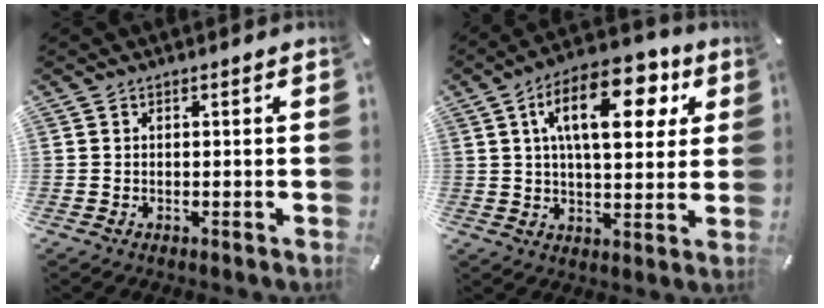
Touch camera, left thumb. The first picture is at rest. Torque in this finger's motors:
{"motor_torque": [2.04, 2.48, 1.90, -0.87, 0.50]}